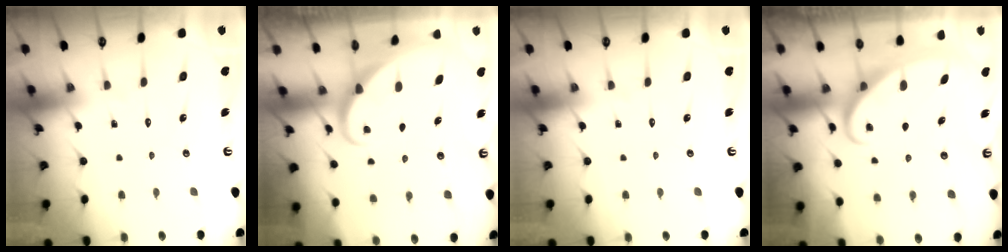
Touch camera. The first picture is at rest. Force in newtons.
{"total": 2.0, "press": 2.0, "slide": 0.2}
{"total": 0.0}
{"total": 2.6, "press": 2.6, "slide": 0.4}